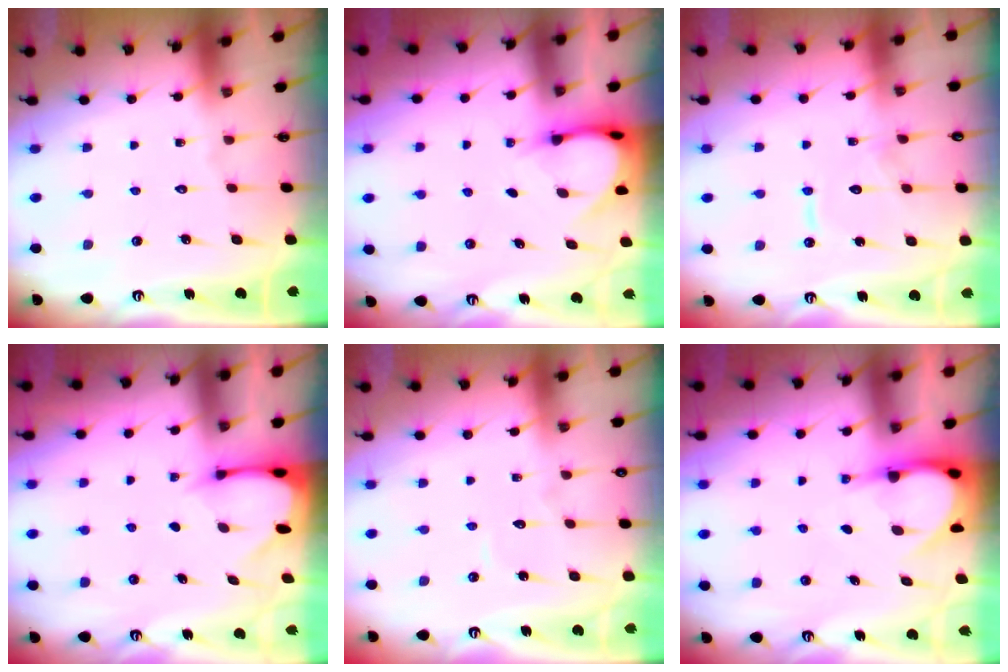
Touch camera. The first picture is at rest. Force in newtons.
{"total": 4.0, "press": 4.0, "slide": 0.4}
{"total": 8.8, "press": 8.8, "slide": 0.6}
{"total": 2.5, "press": 2.5, "slide": 0.3}
{"total": 2.9, "press": 2.9, "slide": 0.3}
{"total": 5.4, "press": 5.4, "slide": 0.4}